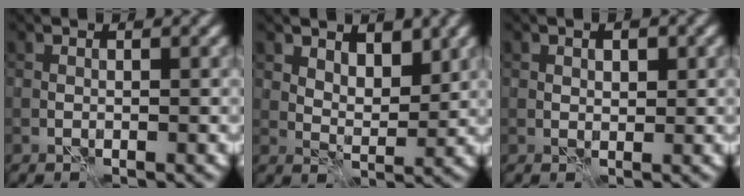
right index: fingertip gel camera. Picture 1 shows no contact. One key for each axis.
{"total": 3.0, "fx": 2.0, "fy": 1.6, "fz": 1.6, "tx": -0.027, "ty": -0.014, "tz": 0.034}
{"total": 1.4, "fx": 0.6, "fy": 0.8, "fz": 0.9, "tx": -0.013, "ty": 0.001, "tz": 0.009}